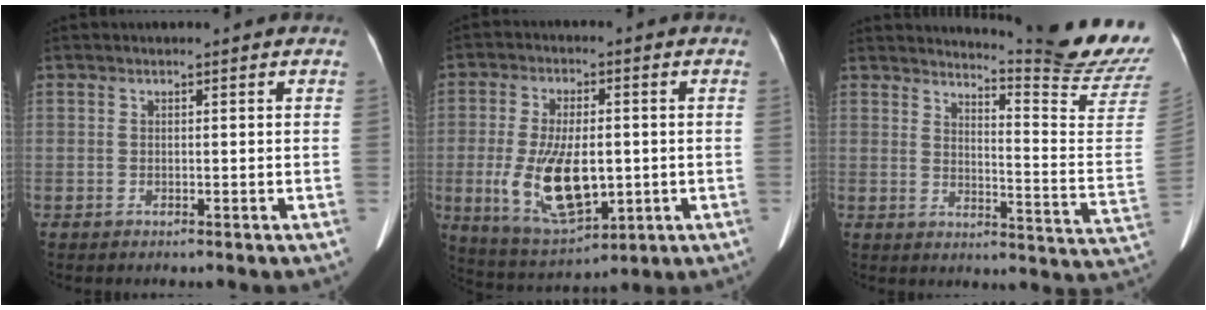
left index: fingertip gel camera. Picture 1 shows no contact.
{"total": 12.9, "force": [-1.8, 5.6, 11.5], "torque": [-0.225, -0.012, -0.016]}
{"total": 16.2, "force": [15.3, -3.5, 4.1], "torque": [-0.069, -0.140, 0.182]}